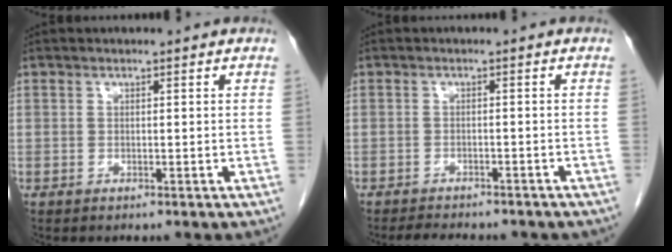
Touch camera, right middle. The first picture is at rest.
{"total": 8.9, "force": [-7.7, 2.6, 3.7], "torque": [-0.053, 0.002, -0.090]}